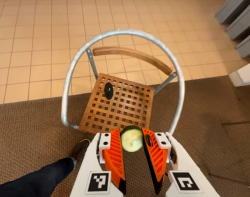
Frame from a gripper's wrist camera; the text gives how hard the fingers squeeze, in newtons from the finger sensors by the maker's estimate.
{"total": 5.5, "left": 5.2, "right": 5.8}